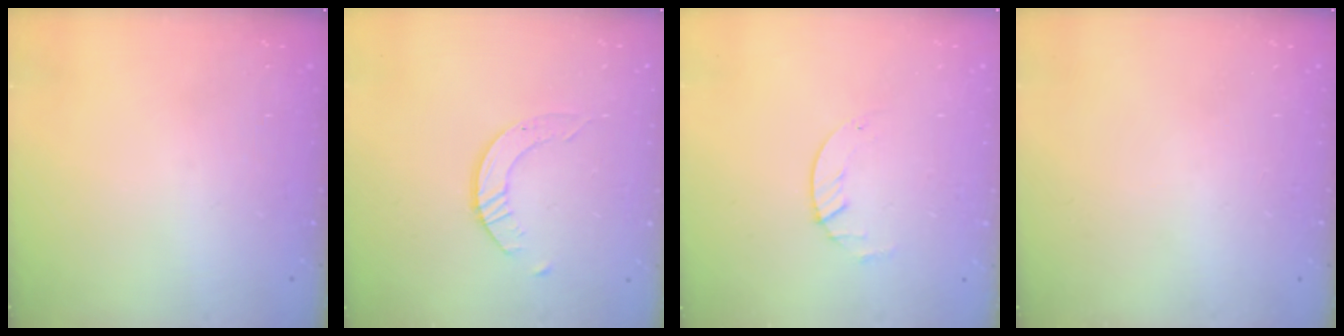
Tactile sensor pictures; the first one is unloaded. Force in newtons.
{"total": 3.0, "press": 3.0, "slide": 0.2}
{"total": 1.8, "press": 1.8, "slide": 0.2}
{"total": 0.0}